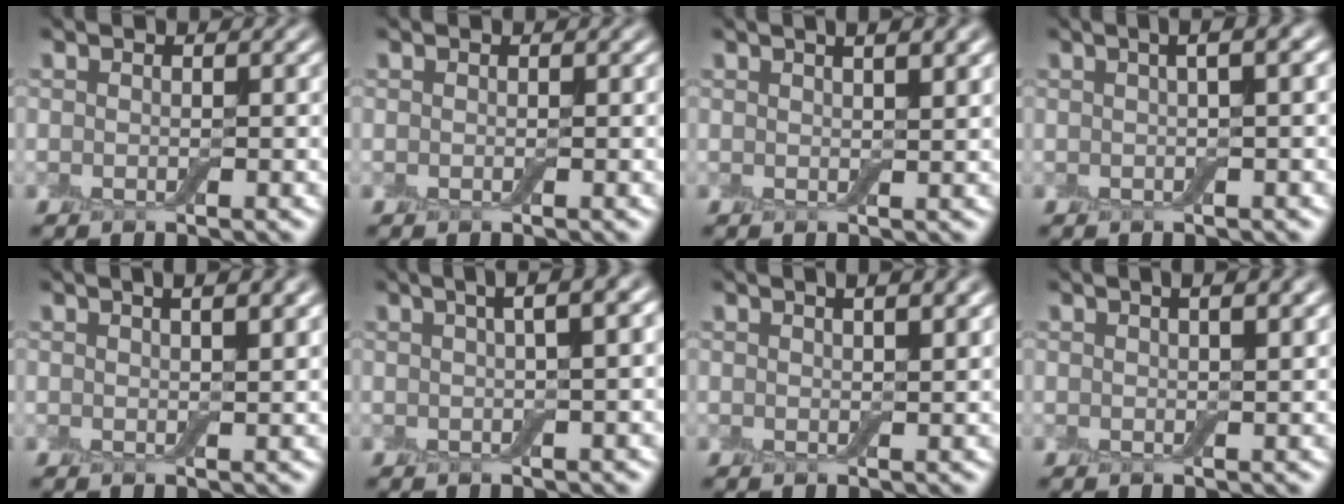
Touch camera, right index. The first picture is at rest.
{"total": 0.0}
{"total": 3.6, "force": [2.0, 1.2, 2.7], "torque": [-0.016, 0.010, 0.013]}
{"total": 4.7, "force": [1.6, 1.9, 4.0], "torque": [-0.034, 0.017, -0.001]}
{"total": 4.4, "force": [2.3, 1.6, 3.4], "torque": [-0.022, 0.016, 0.008]}
{"total": 6.5, "force": [2.3, 2.5, 5.5], "torque": [-0.041, 0.026, 0.009]}
{"total": 3.2, "force": [1.8, 1.0, 2.5], "torque": [-0.018, 0.009, 0.015]}
{"total": 3.6, "force": [1.8, 1.2, 2.9], "torque": [-0.017, 0.007, 0.010]}